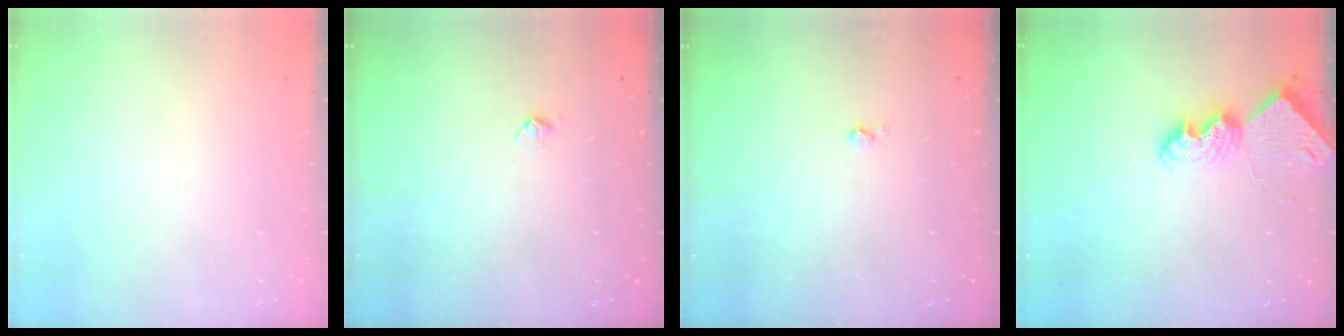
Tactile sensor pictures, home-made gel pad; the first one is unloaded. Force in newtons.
{"total": 3.9, "press": 3.8, "slide": 0.7}
{"total": 2.5, "press": 2.5, "slide": 0.5}
{"total": 8.8, "press": 8.7, "slide": 0.8}